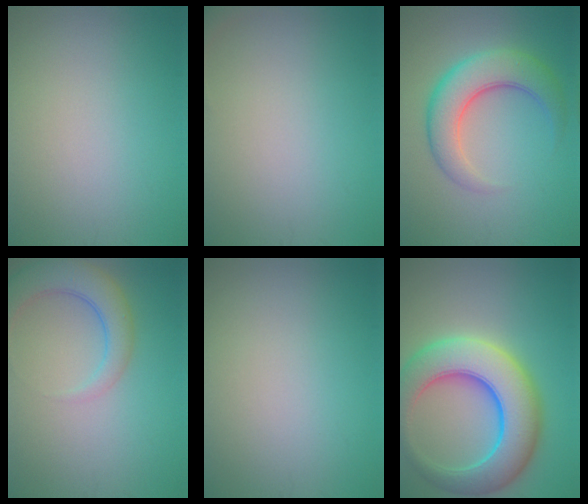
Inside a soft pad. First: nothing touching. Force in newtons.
{"total": 1.1, "press": 1.1, "slide": 0.1}
{"total": 6.2, "press": 6.2, "slide": 0.3}
{"total": 4.3, "press": 4.3, "slide": 0.3}
{"total": 0.0}
{"total": 10.1, "press": 10.1, "slide": 0.4}